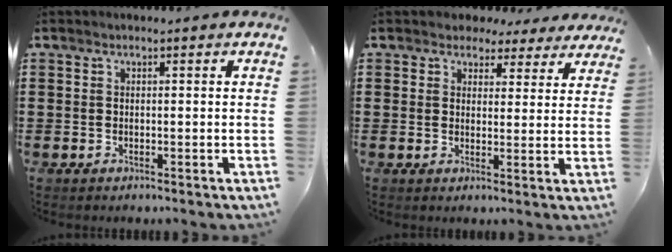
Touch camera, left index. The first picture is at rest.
{"total": 3.6, "force": [3.0, 1.9, 0.5], "torque": [-0.019, -0.004, 0.055]}